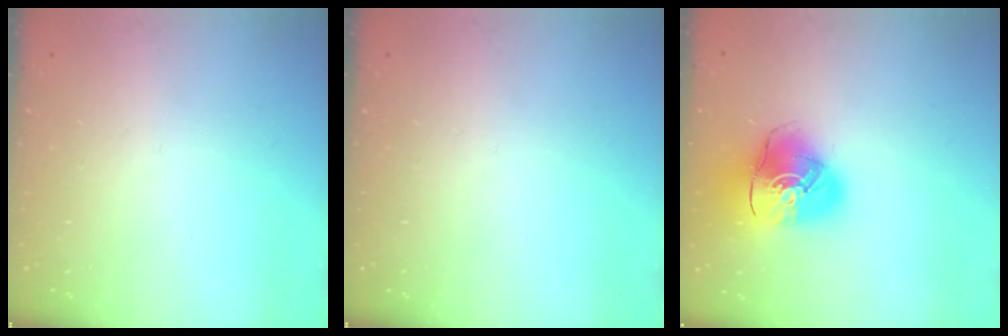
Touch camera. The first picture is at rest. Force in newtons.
{"total": 0.0}
{"total": 13.8, "press": 13.6, "slide": 2.0}